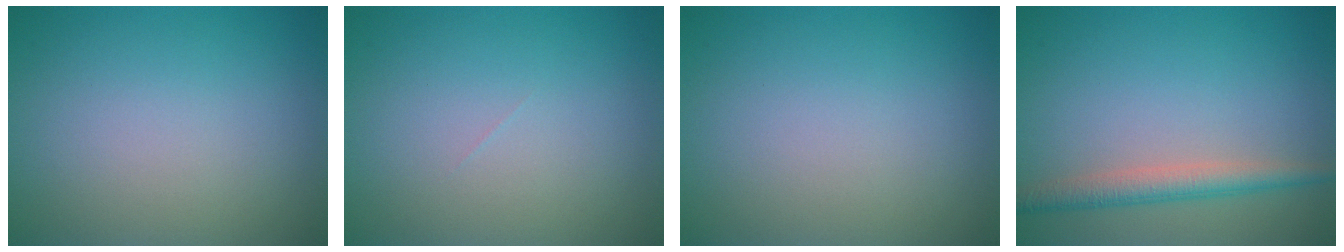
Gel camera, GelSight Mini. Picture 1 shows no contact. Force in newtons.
{"total": 0.0}
{"total": 0.0}
{"total": 3.0, "press": 3.0, "slide": 0.1}